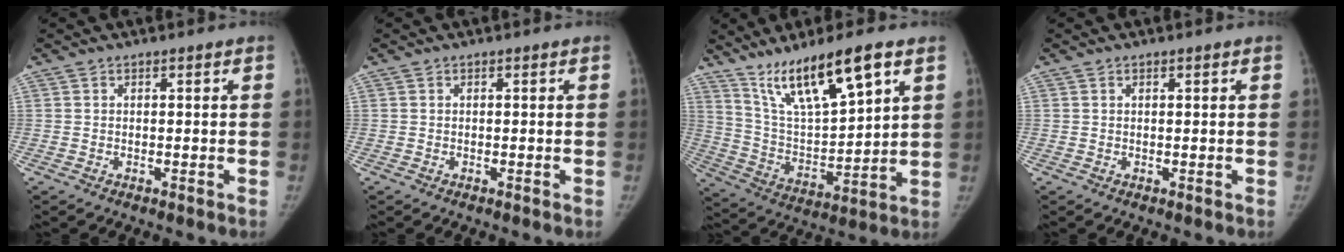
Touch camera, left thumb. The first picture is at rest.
{"total": 0.0}
{"total": 16.7, "force": [10.5, 3.9, 12.4], "torque": [-0.210, -0.047, 0.209]}
{"total": 0.5, "force": [0.3, 0.1, 0.4], "torque": [-0.006, 0.000, 0.006]}